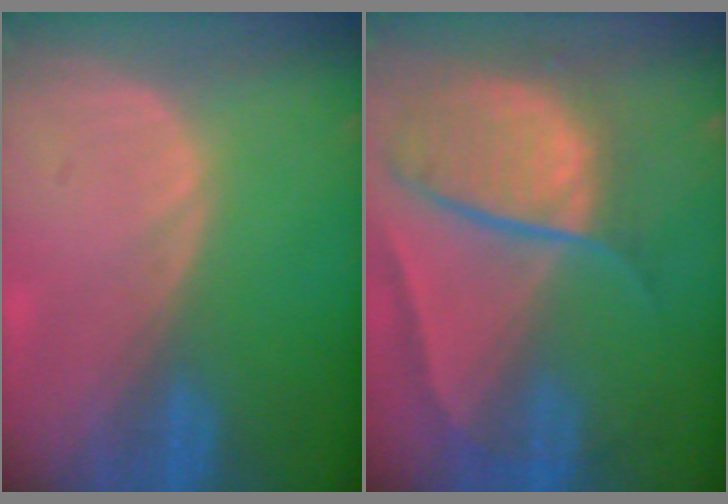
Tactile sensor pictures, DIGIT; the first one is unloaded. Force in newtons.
{"total": 10.7, "press": 8.9, "slide": 5.9}